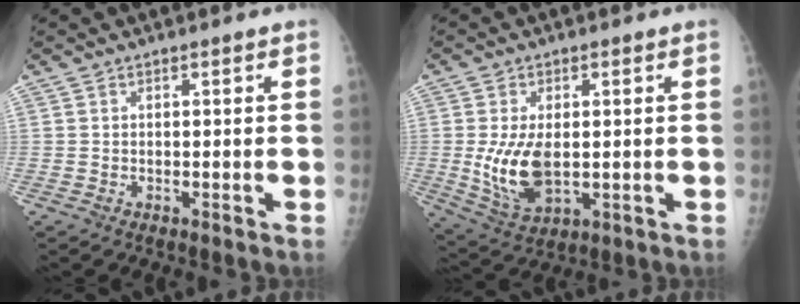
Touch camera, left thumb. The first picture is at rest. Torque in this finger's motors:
{"motor_torque": [-0.03, 0.31, 0.54, -0.37, 0.09]}